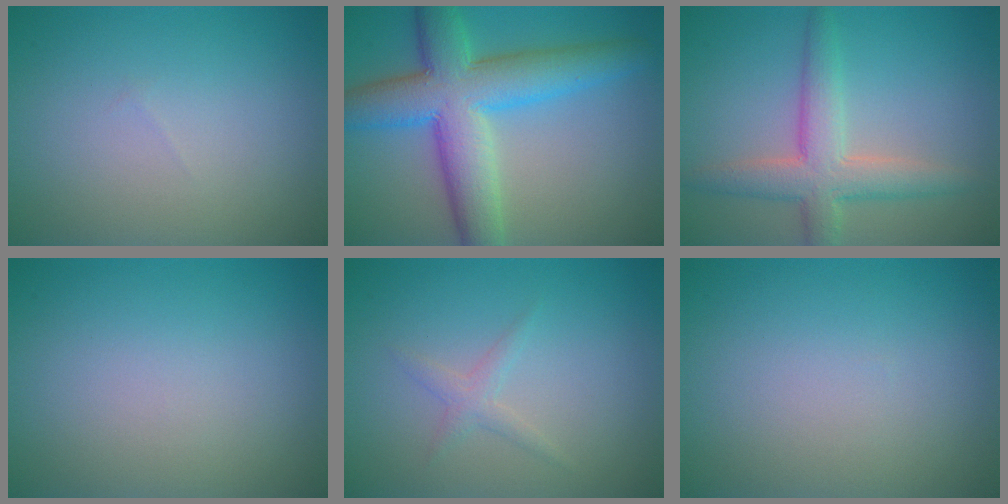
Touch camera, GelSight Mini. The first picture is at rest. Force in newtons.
{"total": 9.4, "press": 9.4, "slide": 0.1}
{"total": 4.8, "press": 4.8, "slide": 0.4}
{"total": 0.0}
{"total": 1.3, "press": 1.3, "slide": 0.0}
{"total": 0.0}